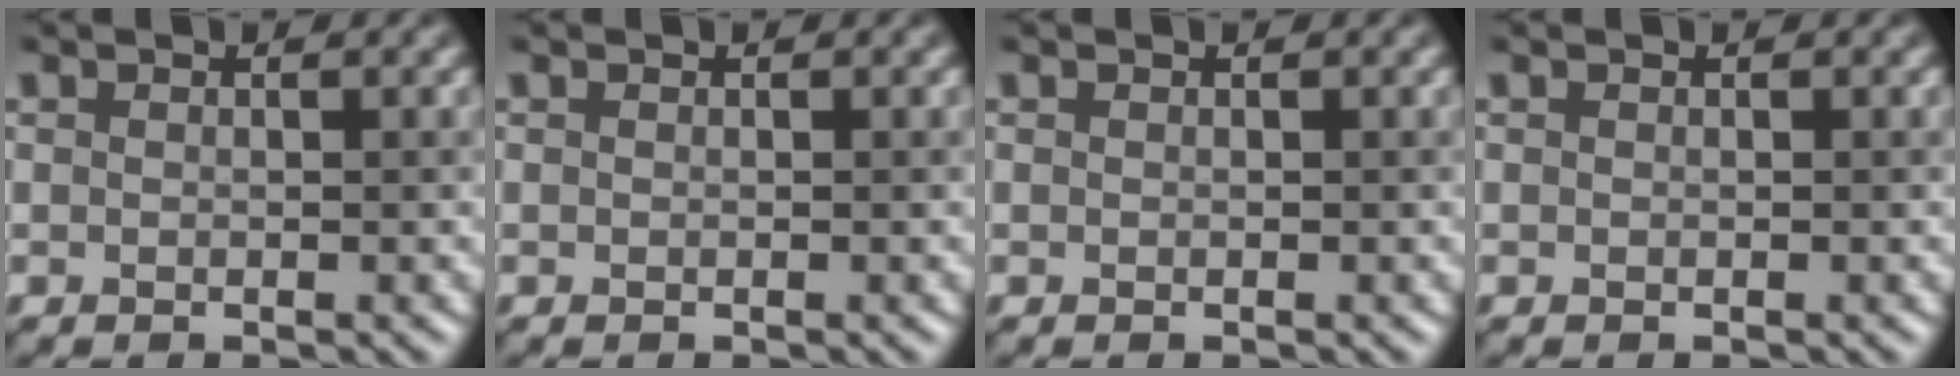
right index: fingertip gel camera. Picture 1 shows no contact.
{"total": 0.0}
{"total": 0.0}
{"total": 0.0}